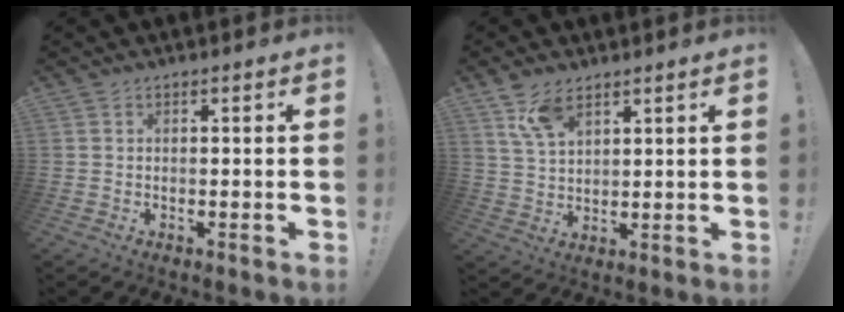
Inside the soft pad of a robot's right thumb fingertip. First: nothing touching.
{"total": 8.6, "force": [5.5, 4.4, 4.9], "torque": [-0.089, -0.022, 0.107]}